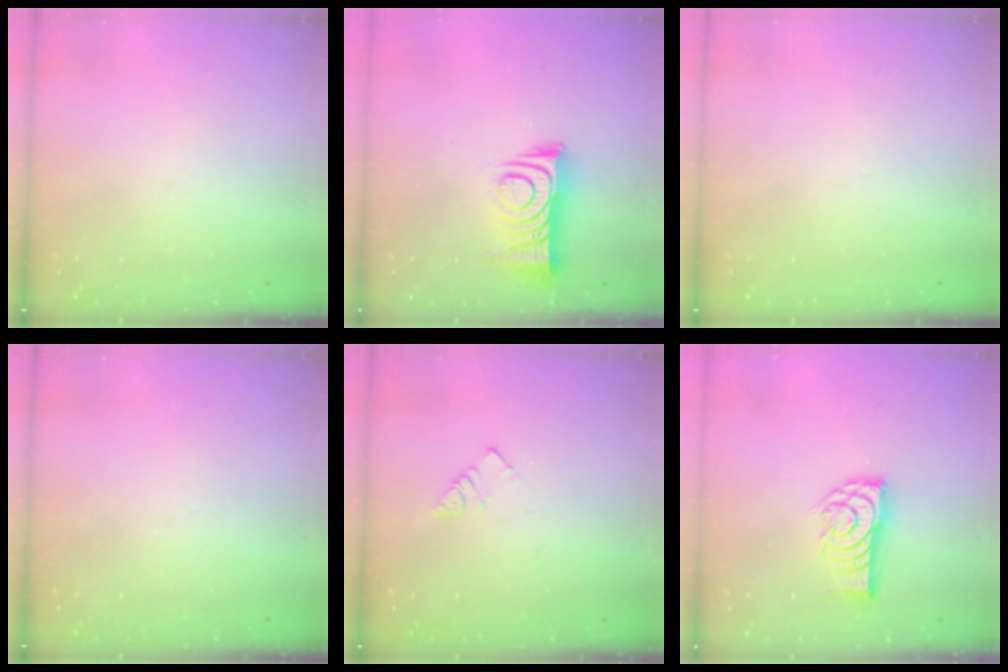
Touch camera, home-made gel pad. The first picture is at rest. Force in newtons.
{"total": 10.8, "press": 10.8, "slide": 0.2}
{"total": 1.5, "press": 1.5, "slide": 0.1}
{"total": 0.0}
{"total": 2.8, "press": 2.8, "slide": 0.2}
{"total": 12.2, "press": 12.2, "slide": 0.8}